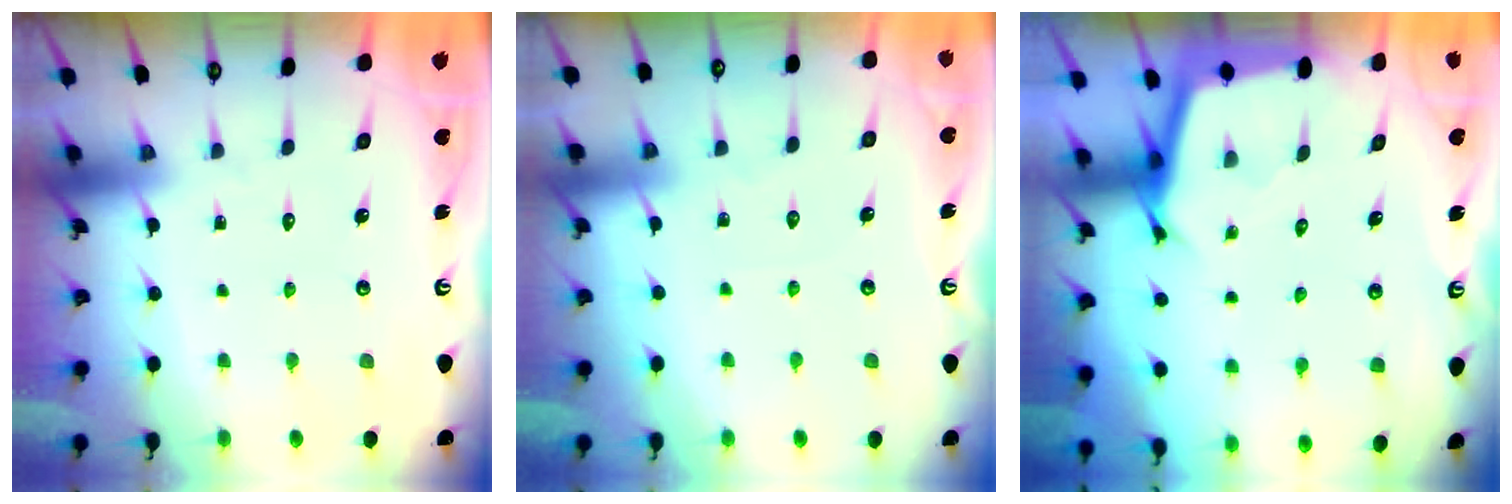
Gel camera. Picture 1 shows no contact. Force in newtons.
{"total": 1.7, "press": 1.6, "slide": 0.3}
{"total": 2.5, "press": 2.5, "slide": 0.1}